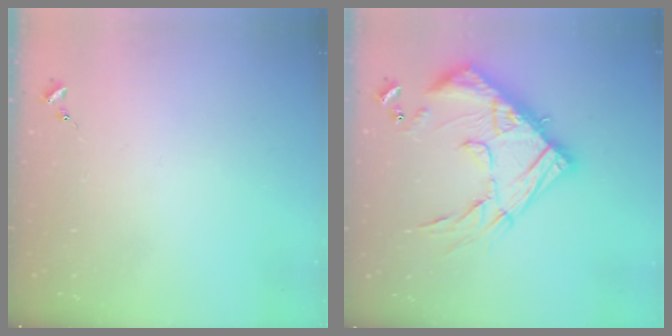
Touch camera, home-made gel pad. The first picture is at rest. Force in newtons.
{"total": 24.5, "press": 24.4, "slide": 2.2}